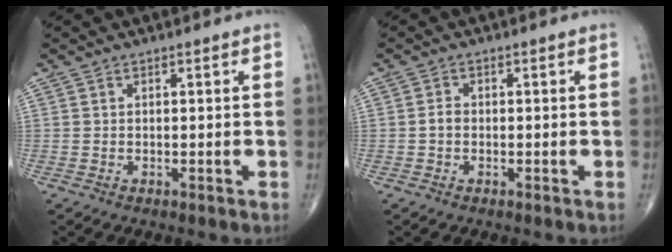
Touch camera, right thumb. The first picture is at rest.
{"total": 1.5, "force": [-0.3, 1.1, 0.9], "torque": [-0.011, 0.004, -0.008]}